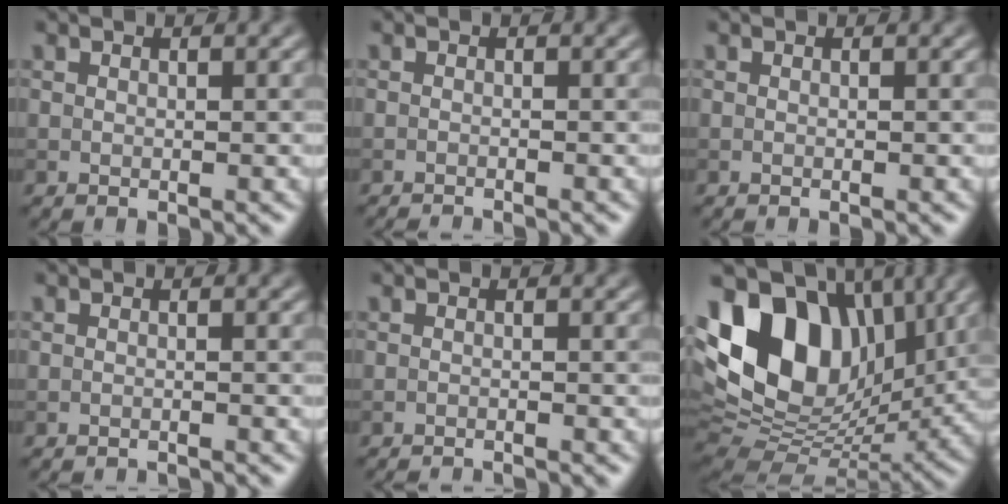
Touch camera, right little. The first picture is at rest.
{"total": 1.6, "force": [-1.5, 0.2, 0.7], "torque": [0.000, -0.003, -0.026]}
{"total": 0.0}
{"total": 2.3, "force": [-2.3, 0.2, 0.6], "torque": [-0.001, -0.001, -0.032]}
{"total": 2.9, "force": [-2.7, 0.4, 0.9], "torque": [-0.006, 0.000, -0.039]}
{"total": 15.3, "force": [4.5, 10.1, 10.5], "torque": [-0.190, 0.025, 0.079]}